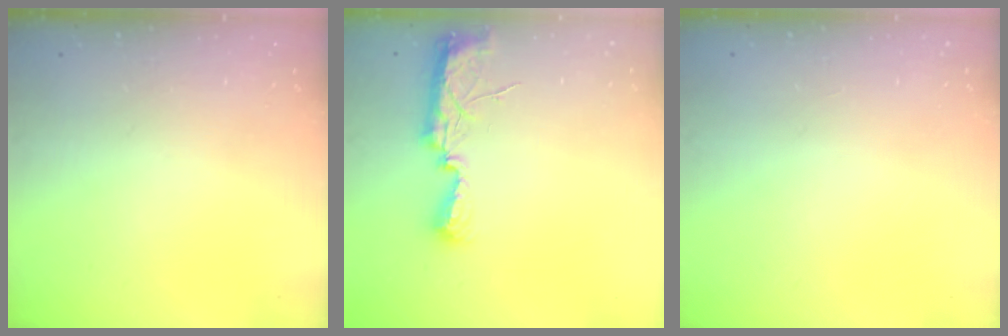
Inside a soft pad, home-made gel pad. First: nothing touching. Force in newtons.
{"total": 10.0, "press": 8.9, "slide": 4.5}
{"total": 1.1, "press": 0.8, "slide": 0.7}